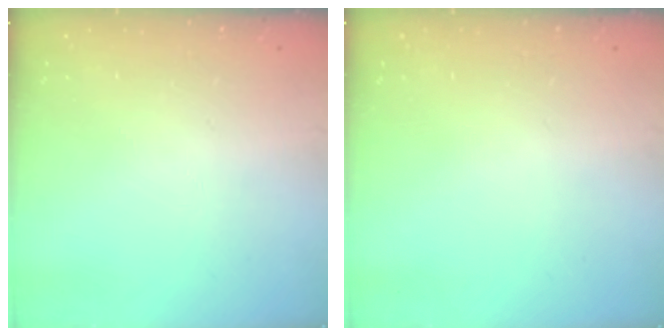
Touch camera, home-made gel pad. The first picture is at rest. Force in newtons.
{"total": 0.0}